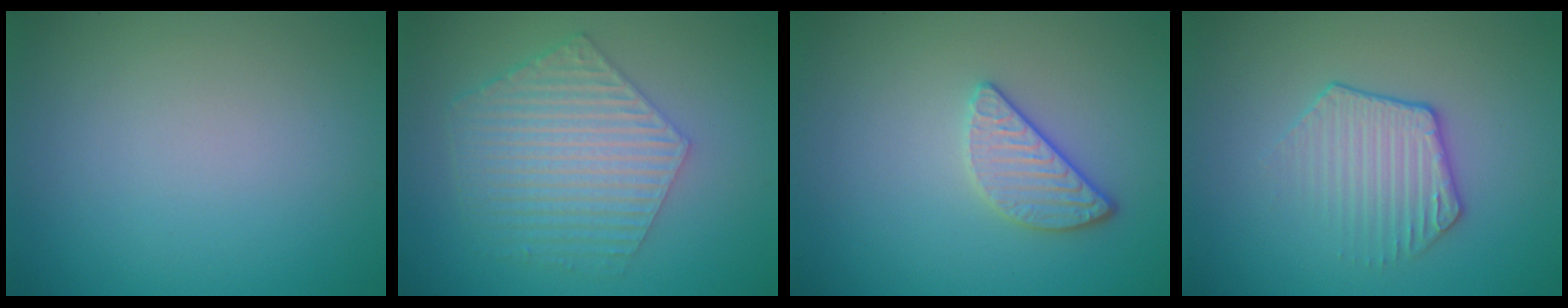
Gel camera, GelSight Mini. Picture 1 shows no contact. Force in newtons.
{"total": 6.0, "press": 4.3, "slide": 4.1}
{"total": 2.4, "press": 2.1, "slide": 1.1}
{"total": 2.7, "press": 2.2, "slide": 1.6}